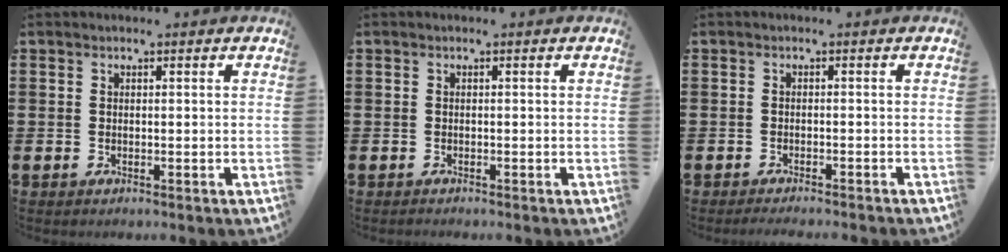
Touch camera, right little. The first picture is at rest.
{"total": 0.0}
{"total": 0.8, "force": [-0.7, -0.2, 0.2], "torque": [-0.001, -0.001, -0.014]}